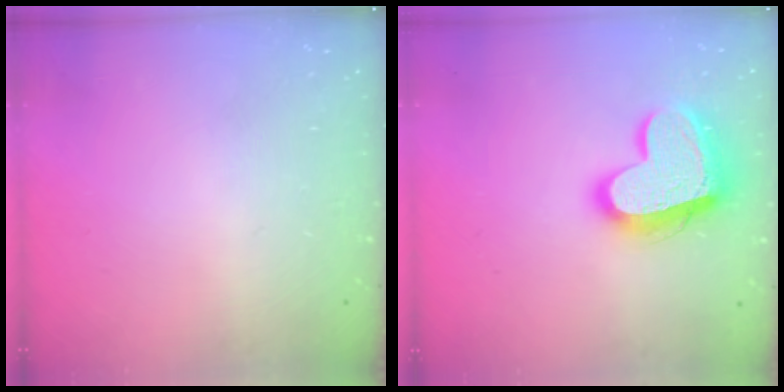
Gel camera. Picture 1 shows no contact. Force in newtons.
{"total": 18.7, "press": 18.6, "slide": 1.6}